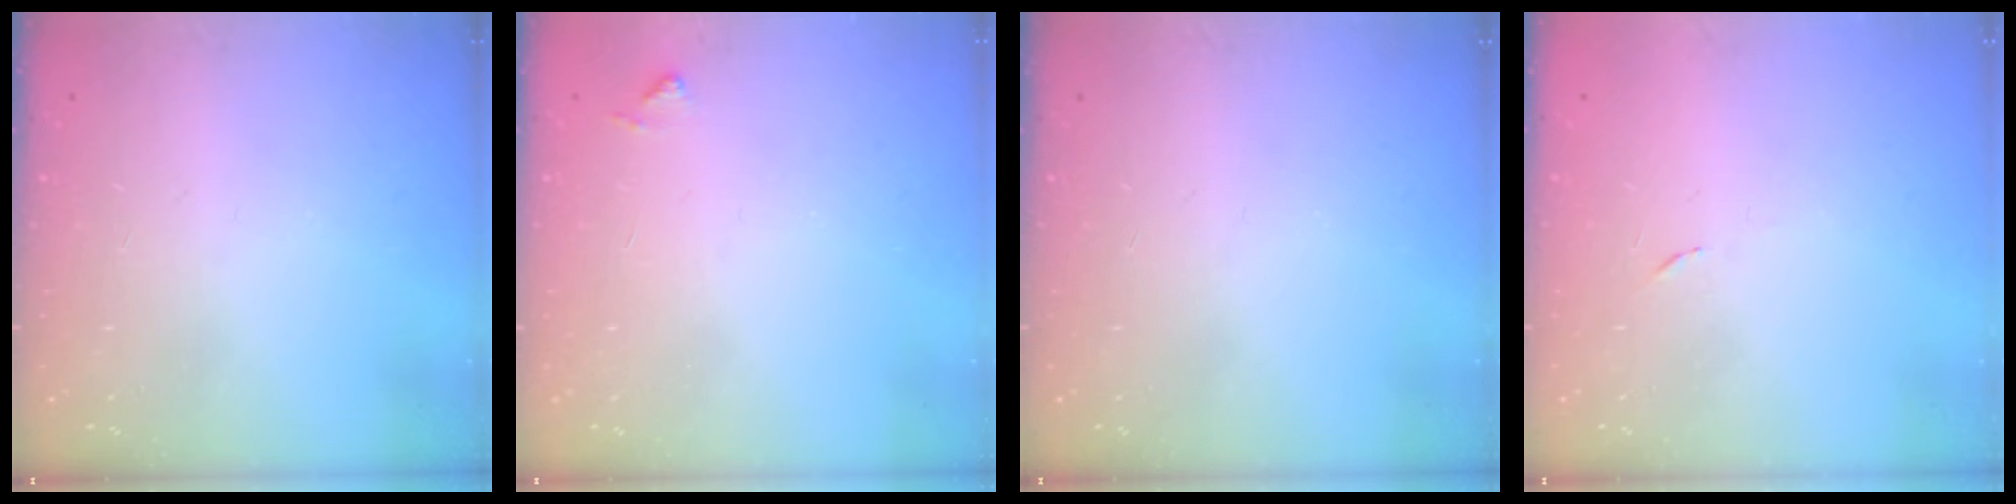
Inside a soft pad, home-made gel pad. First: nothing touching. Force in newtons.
{"total": 6.5, "press": 6.4, "slide": 0.4}
{"total": 0.0}
{"total": 3.5, "press": 3.3, "slide": 1.2}